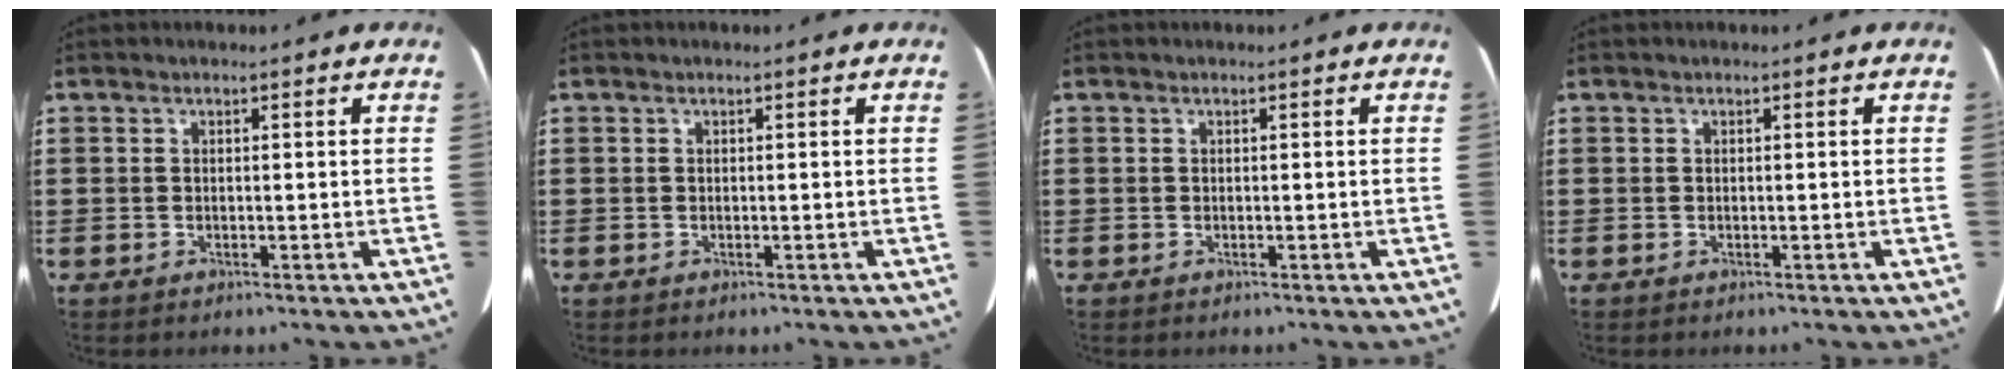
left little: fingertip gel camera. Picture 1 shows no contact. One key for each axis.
{"total": 0.0}
{"total": 0.0}
{"total": 0.0}